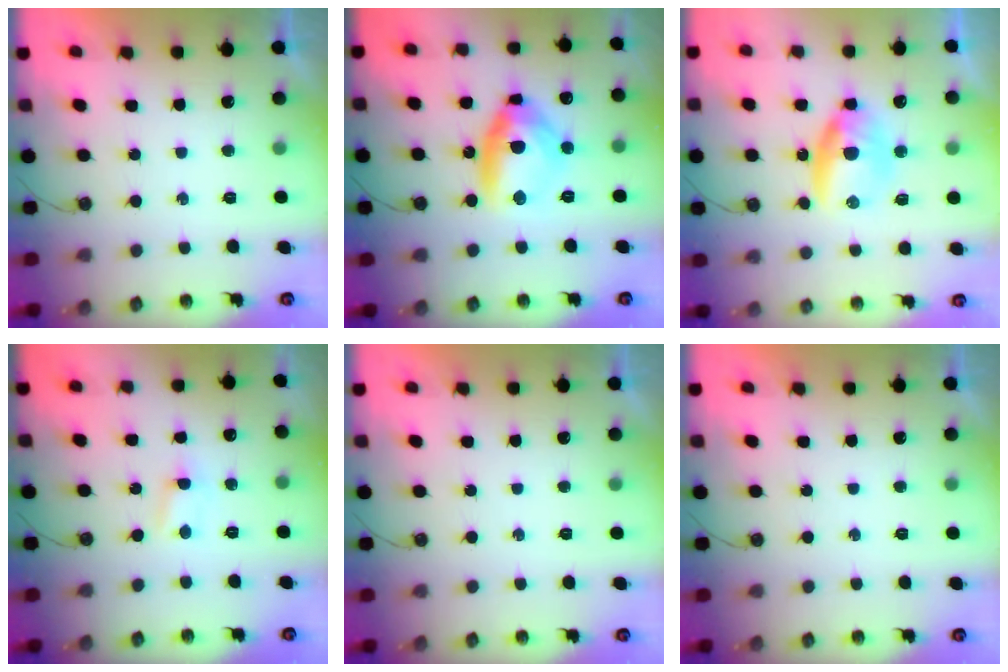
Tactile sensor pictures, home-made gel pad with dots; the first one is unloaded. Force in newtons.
{"total": 13.4, "press": 13.4, "slide": 1.4}
{"total": 9.4, "press": 9.3, "slide": 1.0}
{"total": 2.1, "press": 2.1, "slide": 0.3}
{"total": 0.0}
{"total": 0.0}